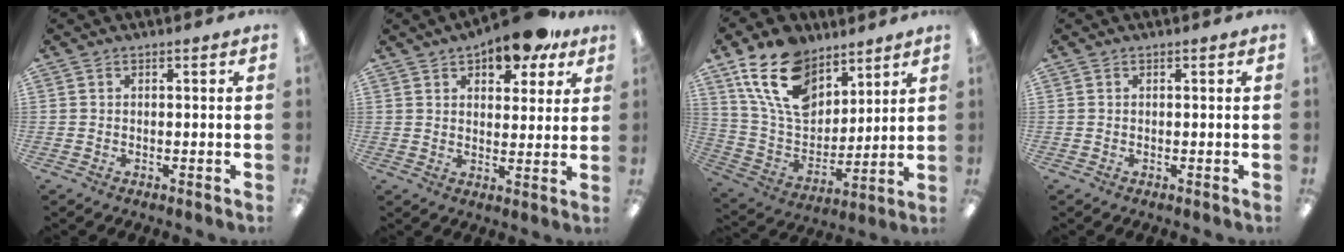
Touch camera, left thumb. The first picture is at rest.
{"total": 11.0, "force": [7.9, 4.6, 6.0], "torque": [-0.065, -0.043, 0.134]}
{"total": 18.5, "force": [11.2, 11.2, 9.7], "torque": [-0.182, -0.039, 0.211]}
{"total": 0.0}